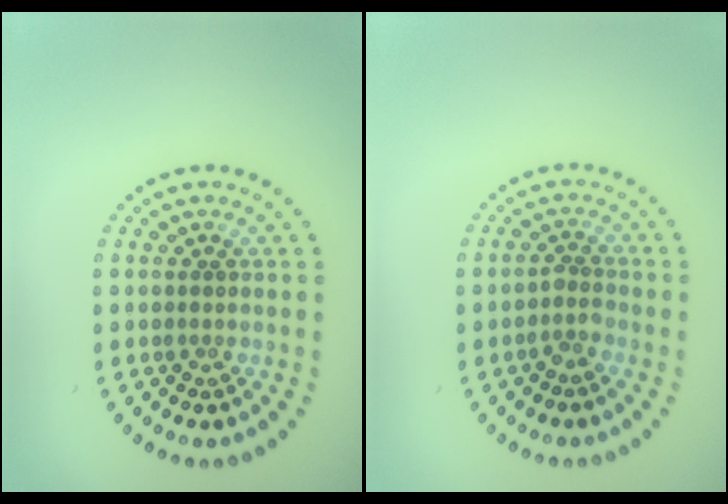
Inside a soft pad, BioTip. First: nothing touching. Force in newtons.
{"total": 1.3, "press": 1.1, "slide": 0.7}